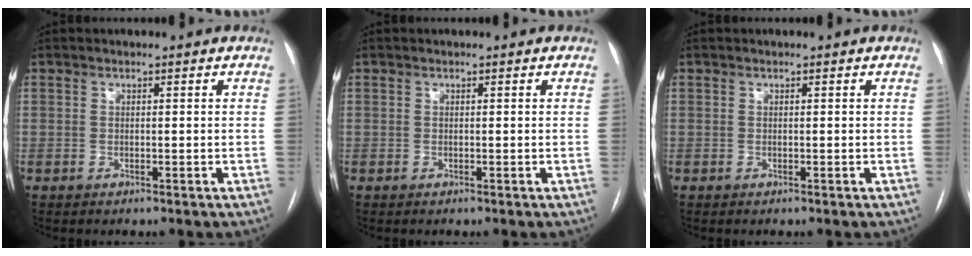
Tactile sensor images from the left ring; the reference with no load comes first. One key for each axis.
{"total": 0.0}
{"total": 0.0}